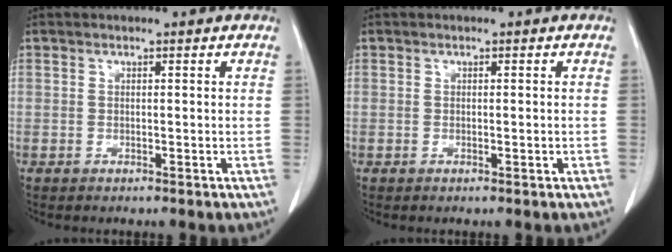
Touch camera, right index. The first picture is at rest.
{"total": 0.5, "force": [-0.1, 0.2, 0.5], "torque": [-0.009, 0.001, 0.003]}